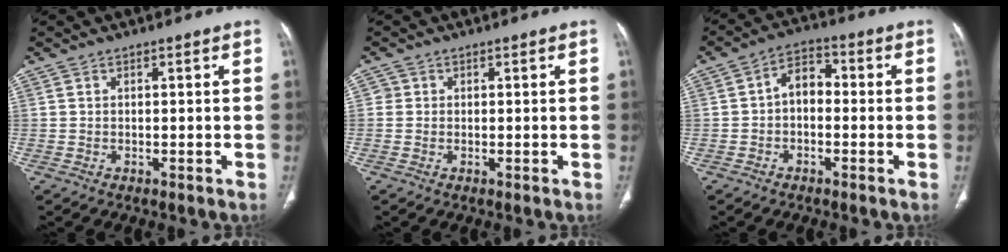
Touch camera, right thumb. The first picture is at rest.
{"total": 1.1, "force": [0.1, 1.1, 0.1], "torque": [0.005, 0.003, 0.001]}
{"total": 5.7, "force": [-0.6, 3.9, 4.1], "torque": [-0.051, 0.026, -0.023]}